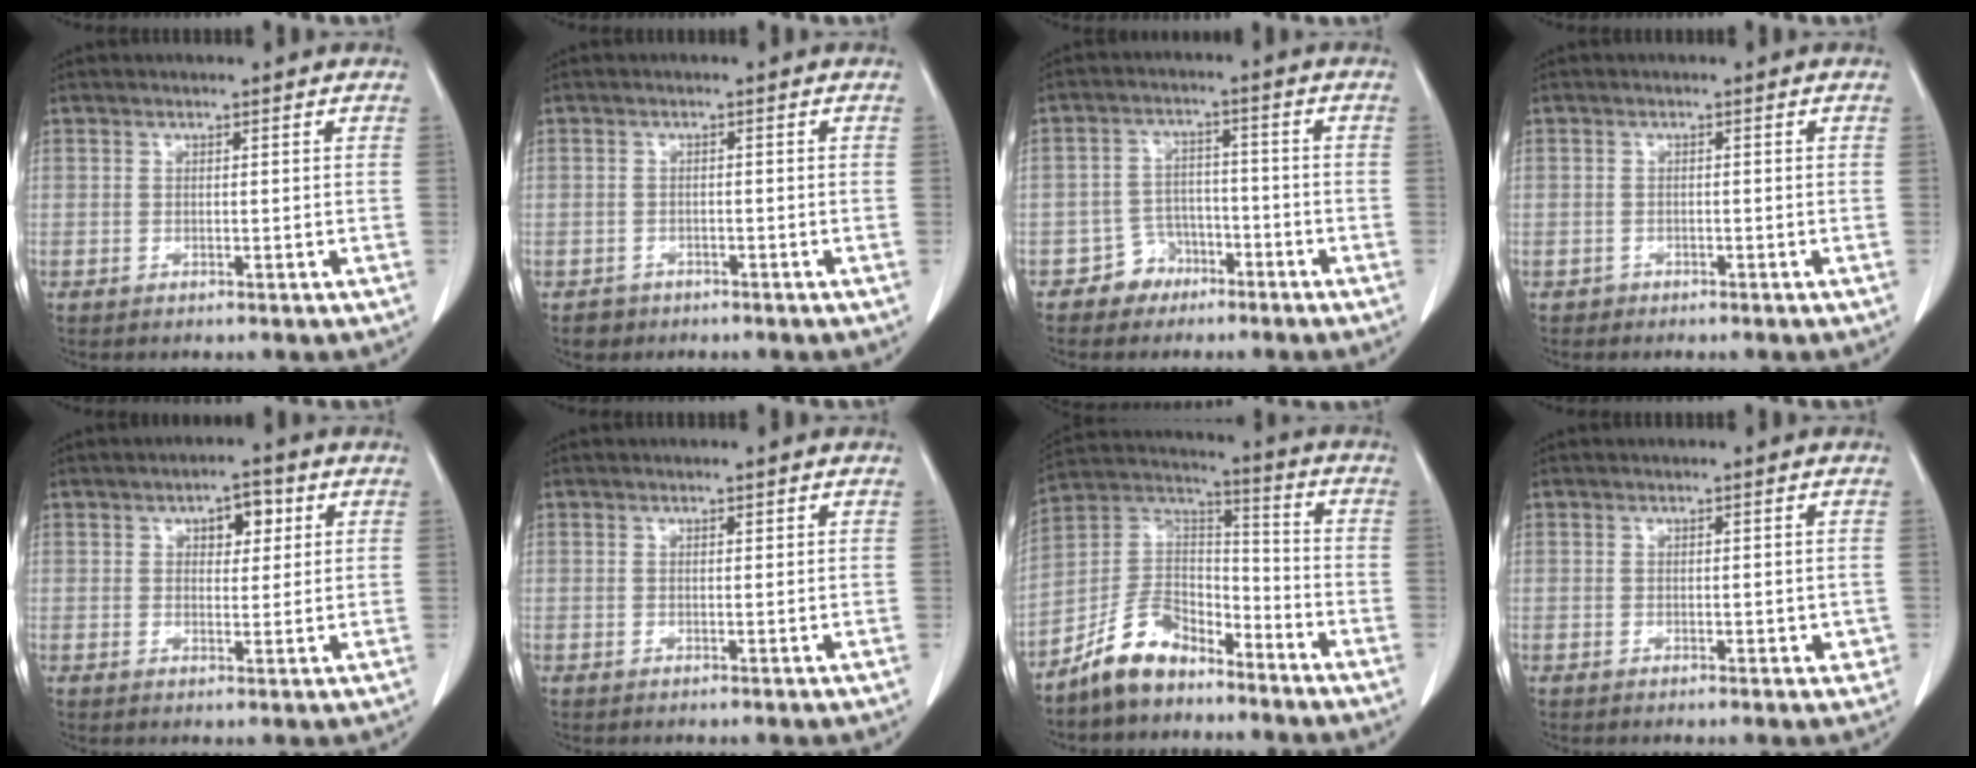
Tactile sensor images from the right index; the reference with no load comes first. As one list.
[{"total": 1.9, "force": [-1.3, 1.4, -0.1], "torque": [-0.004, 0.006, -0.021]}, {"total": 4.8, "force": [-3.1, 3.7, 0.3], "torque": [0.002, 0.015, -0.048]}, {"total": 1.1, "force": [-0.7, 0.7, -0.3], "torque": [-0.001, 0.005, -0.017]}, {"total": 4.1, "force": [1.8, 2.1, 3.1], "torque": [-0.041, 0.009, 0.025]}, {"total": 0.0}, {"total": 10.6, "force": [-8.2, 5.2, 4.4], "torque": [-0.094, 0.031, -0.159]}, {"total": 1.9, "force": [-0.1, 1.2, 1.4], "torque": [-0.008, 0.003, 0.001]}]